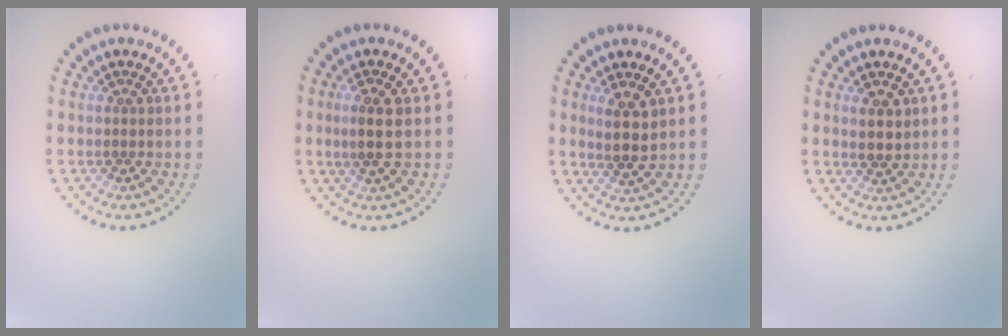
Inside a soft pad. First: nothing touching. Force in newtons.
{"total": 2.4, "press": 2.2, "slide": 1.0}
{"total": 2.6, "press": 2.3, "slide": 1.3}
{"total": 2.1, "press": 1.9, "slide": 0.9}